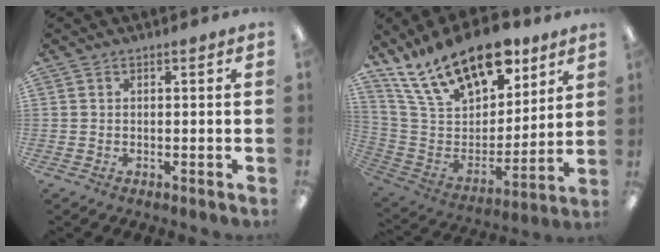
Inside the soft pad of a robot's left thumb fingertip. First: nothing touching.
{"total": 23.4, "force": [15.7, 11.3, 13.1], "torque": [-0.234, -0.085, 0.284]}